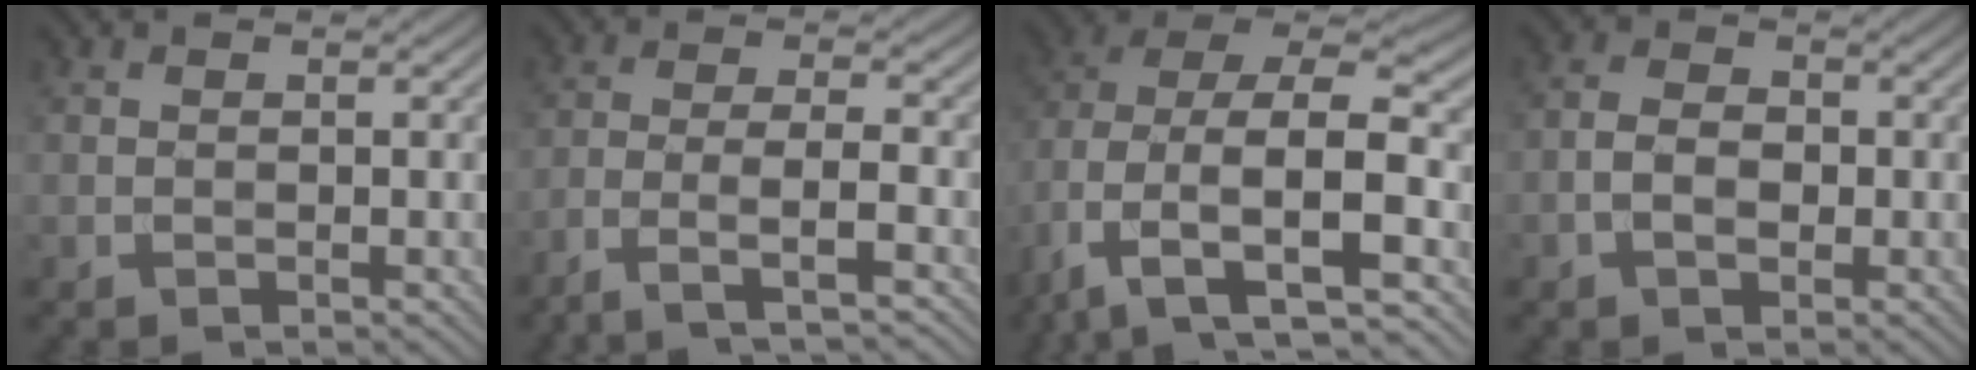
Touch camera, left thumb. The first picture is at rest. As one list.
[{"total": 5.2, "force": [-3.3, 0.9, 4.0], "torque": [-0.066, 0.007, -0.073]}, {"total": 15.2, "force": [-2.3, 9.4, 11.7], "torque": [-0.258, -0.023, -0.026]}, {"total": 3.3, "force": [-1.0, 2.2, 2.3], "torque": [-0.045, 0.004, -0.022]}]